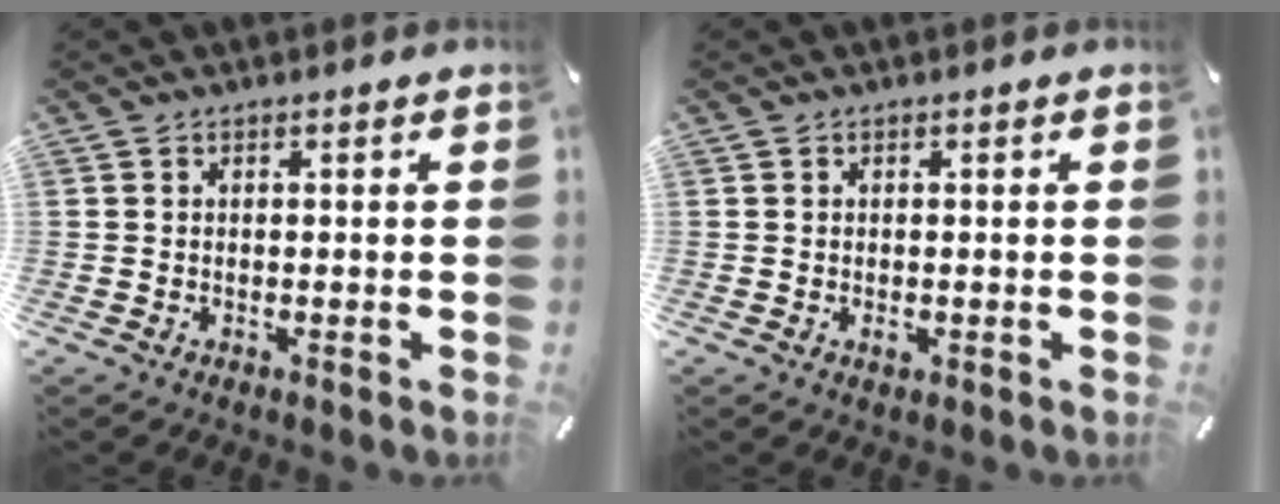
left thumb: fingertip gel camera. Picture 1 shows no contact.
{"total": 1.2, "force": [-0.1, 1.0, 0.6], "torque": [-0.010, 0.004, -0.003]}